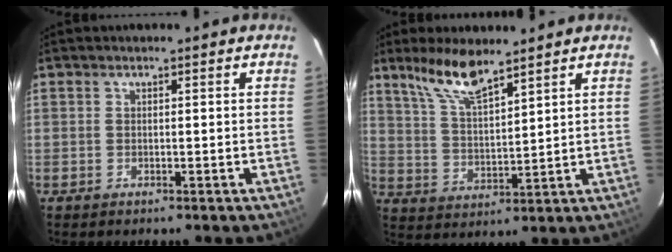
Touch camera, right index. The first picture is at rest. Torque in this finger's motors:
{"motor_torque": [0.95, 0.95, 0.16, 0.10]}